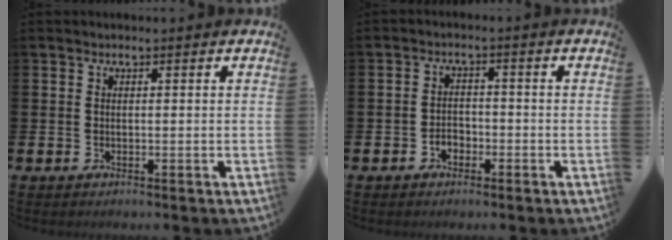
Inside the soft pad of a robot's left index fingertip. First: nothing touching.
{"total": 2.1, "force": [-1.2, 1.5, 0.7], "torque": [-0.009, 0.000, -0.029]}